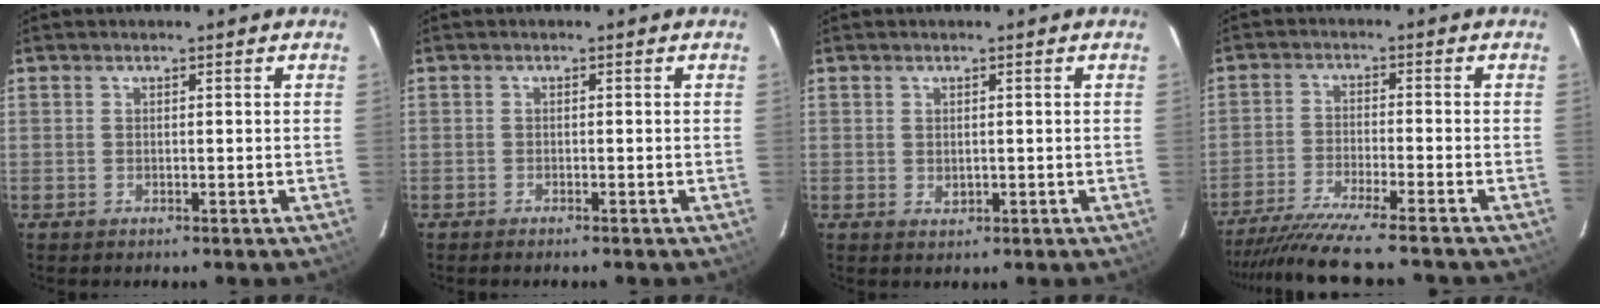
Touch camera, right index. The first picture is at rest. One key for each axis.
{"total": 0.9, "fx": -0.8, "fy": 0.1, "fz": 0.3, "tx": -0.010, "ty": -0.001, "tz": -0.015}
{"total": 1.1, "fx": 0.2, "fy": 0.9, "fz": 0.6, "tx": -0.009, "ty": 0.001, "tz": 0.007}
{"total": 12.8, "fx": -11.4, "fy": -0.9, "fz": 5.8, "tx": -0.128, "ty": -0.026, "tz": -0.195}